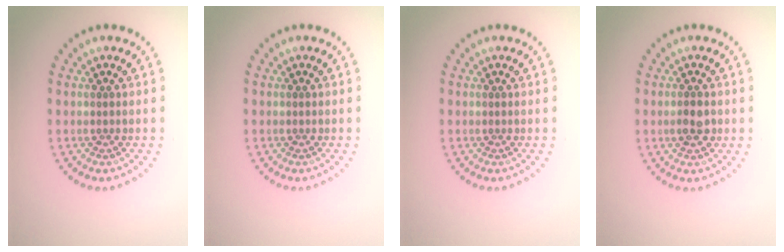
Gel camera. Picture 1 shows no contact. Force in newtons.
{"total": 0.0}
{"total": 0.0}
{"total": 1.8, "press": 1.8, "slide": 0.4}